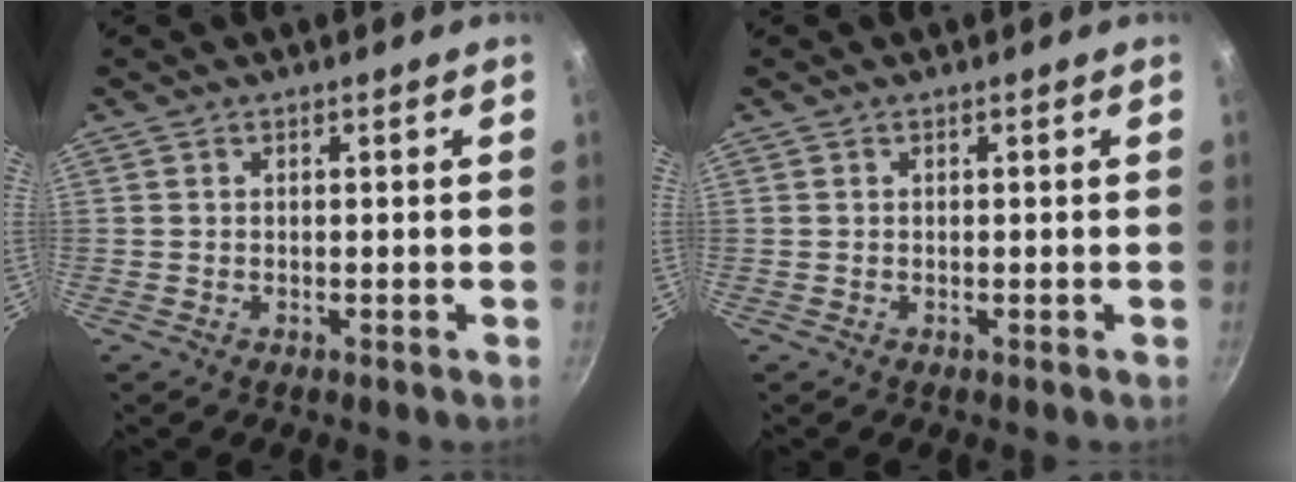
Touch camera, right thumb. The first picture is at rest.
{"total": 0.0}